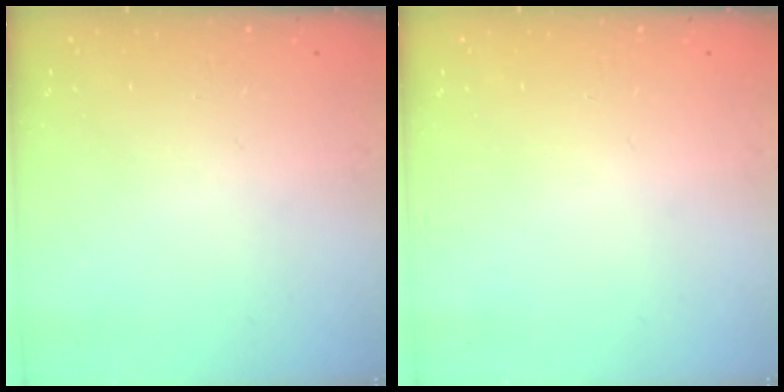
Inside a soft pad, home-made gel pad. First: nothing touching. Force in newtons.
{"total": 0.0}